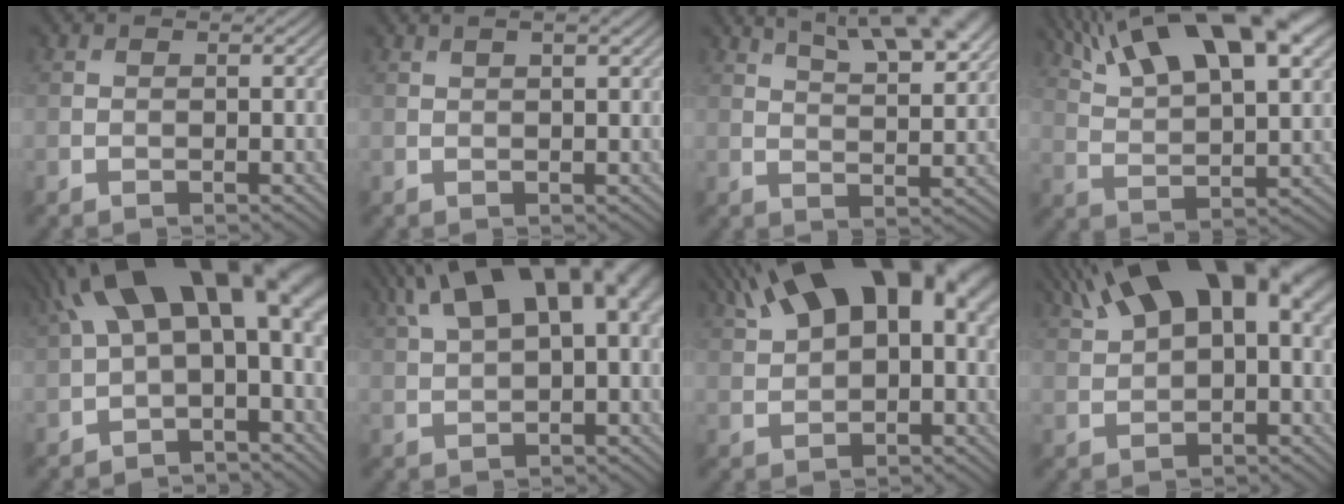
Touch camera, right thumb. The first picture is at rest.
{"total": 2.1, "force": [1.4, 0.2, 1.5], "torque": [-0.026, 0.002, 0.025]}
{"total": 10.9, "force": [7.1, 3.4, 7.5], "torque": [-0.112, 0.019, 0.101]}
{"total": 17.5, "force": [10.9, 5.8, 12.4], "torque": [-0.224, 0.028, 0.174]}
{"total": 15.8, "force": [3.8, 7.5, 13.4], "torque": [-0.219, 0.019, 0.074]}
{"total": 15.4, "force": [6.3, 6.9, 12.2], "torque": [-0.200, 0.042, 0.098]}
{"total": 17.7, "force": [7.6, 8.7, 13.4], "torque": [-0.213, 0.058, 0.112]}
{"total": 16.2, "force": [7.3, 7.3, 12.5], "torque": [-0.207, 0.040, 0.113]}